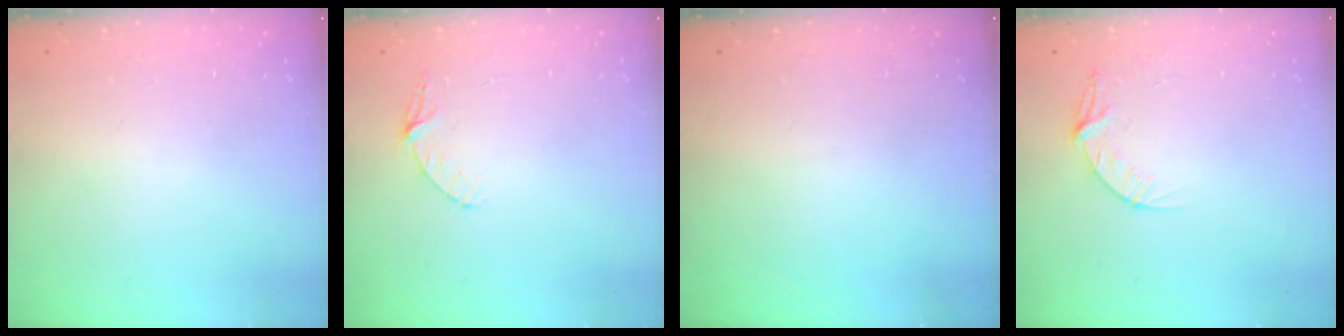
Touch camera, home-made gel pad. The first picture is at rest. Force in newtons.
{"total": 4.7, "press": 4.7, "slide": 0.4}
{"total": 0.0}
{"total": 5.6, "press": 5.6, "slide": 0.6}